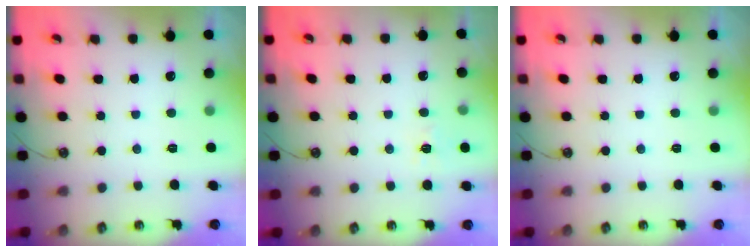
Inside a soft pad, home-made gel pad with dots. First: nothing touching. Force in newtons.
{"total": 6.3, "press": 6.3, "slide": 0.5}
{"total": 0.0}